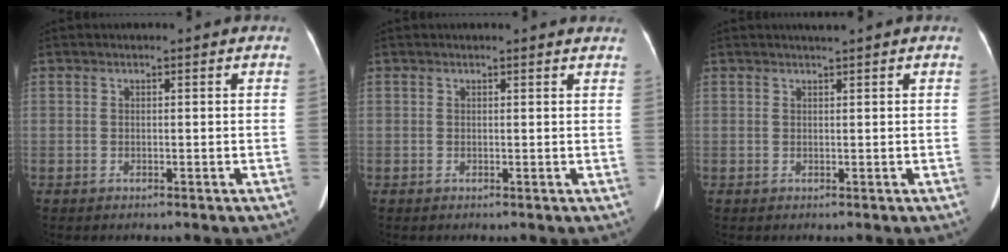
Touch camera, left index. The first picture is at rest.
{"total": 3.3, "force": [3.2, 0.2, 0.7], "torque": [-0.014, 0.002, 0.023]}
{"total": 0.9, "force": [0.7, -0.3, 0.3], "torque": [-0.011, -0.001, 0.017]}